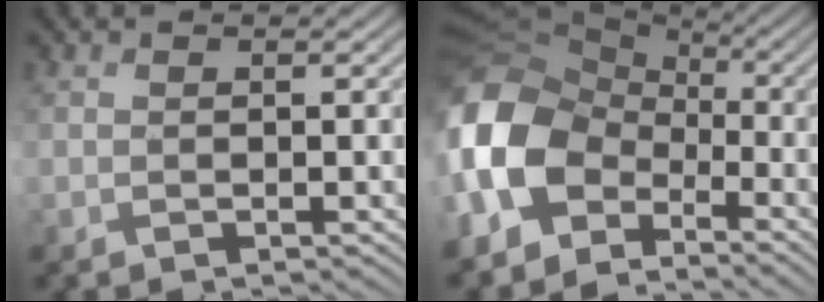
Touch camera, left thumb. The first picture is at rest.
{"total": 14.2, "force": [-3.8, 10.5, 8.7], "torque": [-0.243, -0.024, -0.082]}